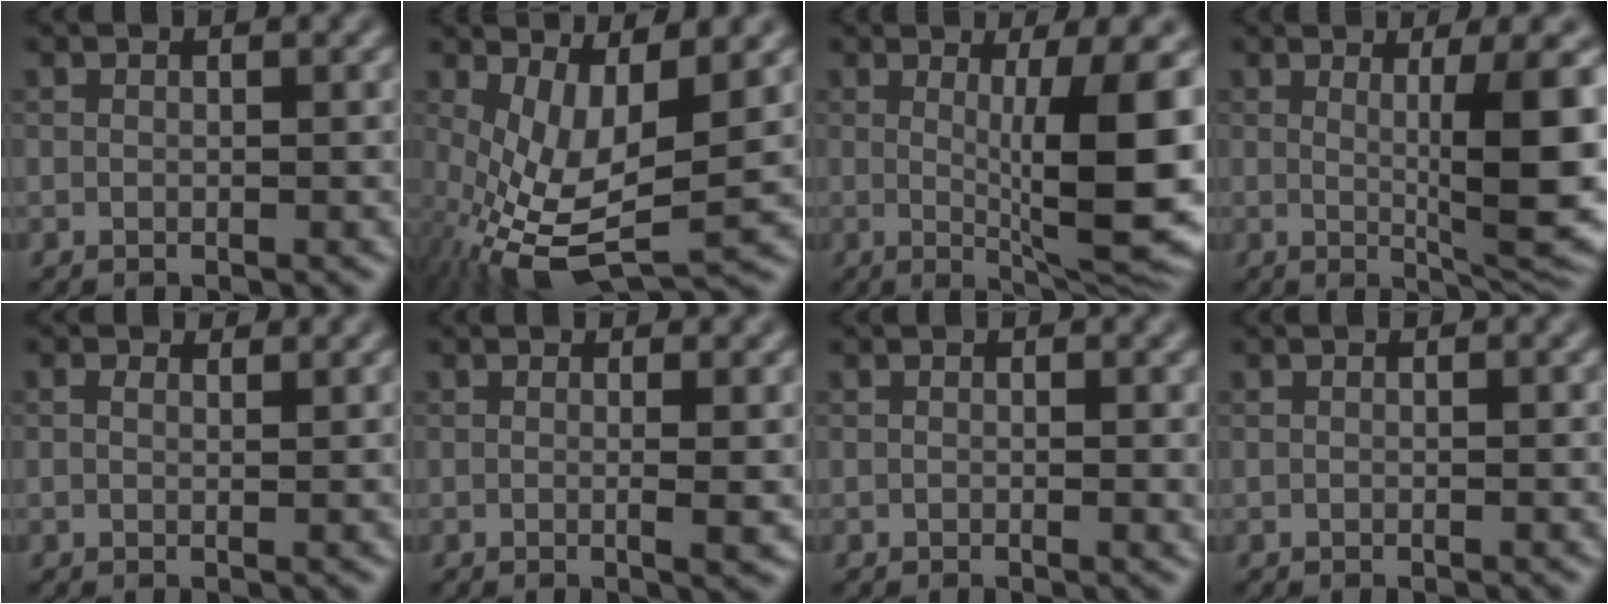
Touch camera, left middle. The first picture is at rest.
{"total": 8.1, "force": [-0.9, 3.0, 7.5], "torque": [-0.160, -0.012, -0.014]}
{"total": 9.8, "force": [0.6, 2.0, 9.6], "torque": [-0.130, -0.013, 0.016]}
{"total": 8.8, "force": [0.8, 1.6, 8.6], "torque": [-0.111, -0.010, 0.017]}
{"total": 1.7, "force": [1.2, 0.7, 1.0], "torque": [-0.016, -0.005, 0.009]}
{"total": 2.2, "force": [0.1, 0.7, 2.1], "torque": [-0.026, -0.002, -0.006]}
{"total": 0.6, "force": [0.1, 0.1, 0.6], "torque": [-0.004, -0.003, 0.000]}
{"total": 0.0}